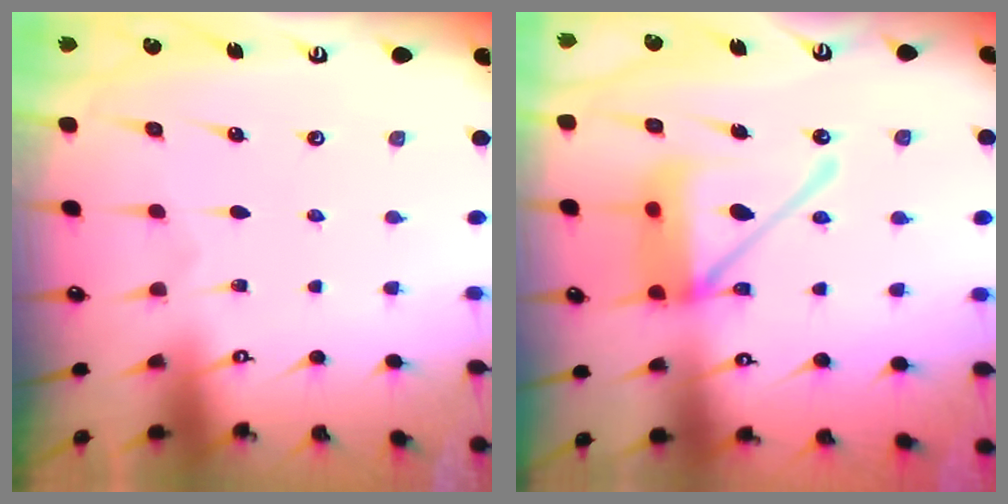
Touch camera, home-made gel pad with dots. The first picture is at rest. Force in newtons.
{"total": 16.4, "press": 16.3, "slide": 1.9}